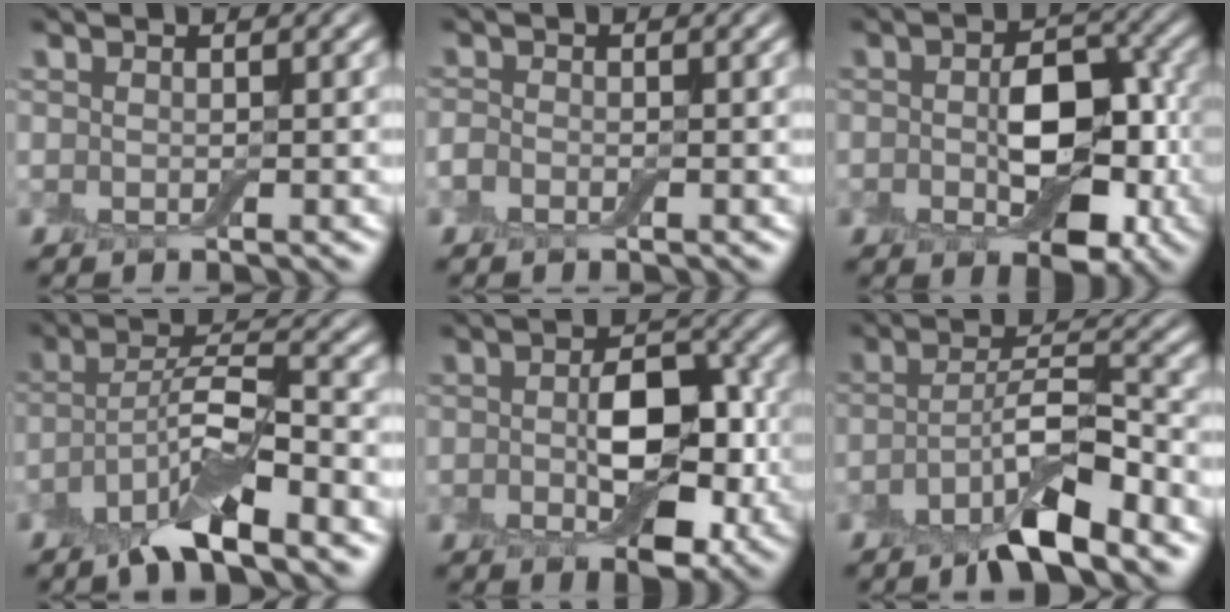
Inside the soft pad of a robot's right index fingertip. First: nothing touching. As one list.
[{"total": 0.8, "force": [-0.6, 0.6, 0.1], "torque": [-0.003, 0.005, -0.015]}, {"total": 7.4, "force": [-1.0, 4.4, 5.9], "torque": [-0.087, 0.007, -0.017]}, {"total": 6.9, "force": [-4.2, 1.9, 5.2], "torque": [-0.092, 0.011, -0.086]}, {"total": 6.3, "force": [-0.9, 3.5, 5.2], "torque": [-0.075, 0.005, -0.015]}, {"total": 6.4, "force": [-4.0, 1.6, 4.8], "torque": [-0.079, 0.010, -0.075]}]